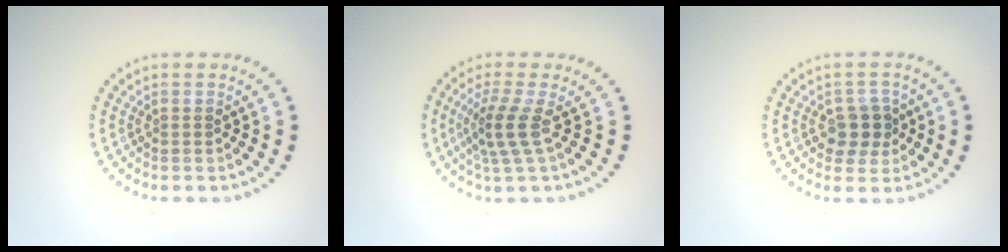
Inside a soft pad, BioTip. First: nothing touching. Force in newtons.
{"total": 2.9, "press": 2.2, "slide": 2.0}
{"total": 2.8, "press": 2.6, "slide": 1.0}